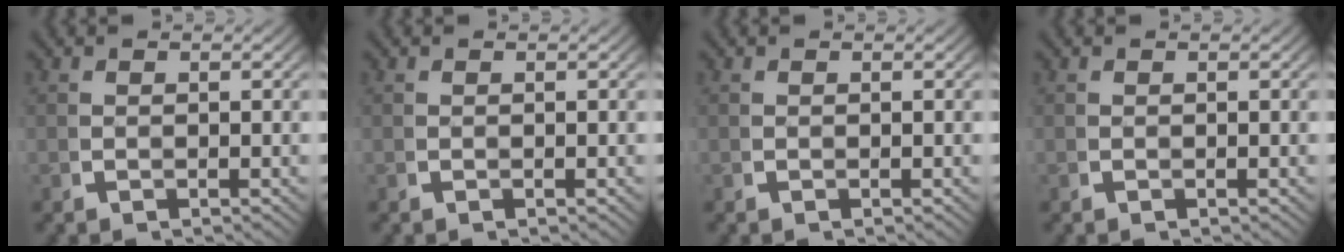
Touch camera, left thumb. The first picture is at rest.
{"total": 0.0}
{"total": 0.0}
{"total": 0.0}